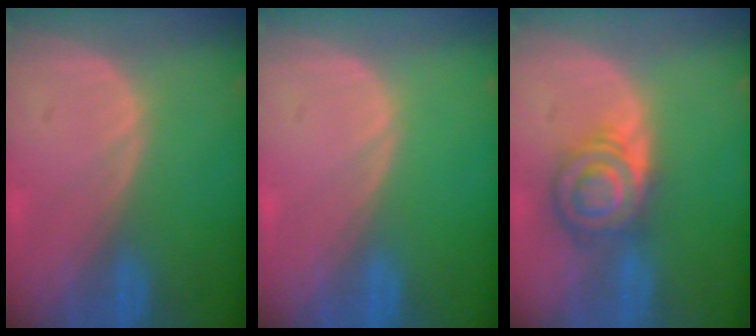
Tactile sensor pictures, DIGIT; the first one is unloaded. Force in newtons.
{"total": 0.0}
{"total": 6.4, "press": 6.4, "slide": 0.1}